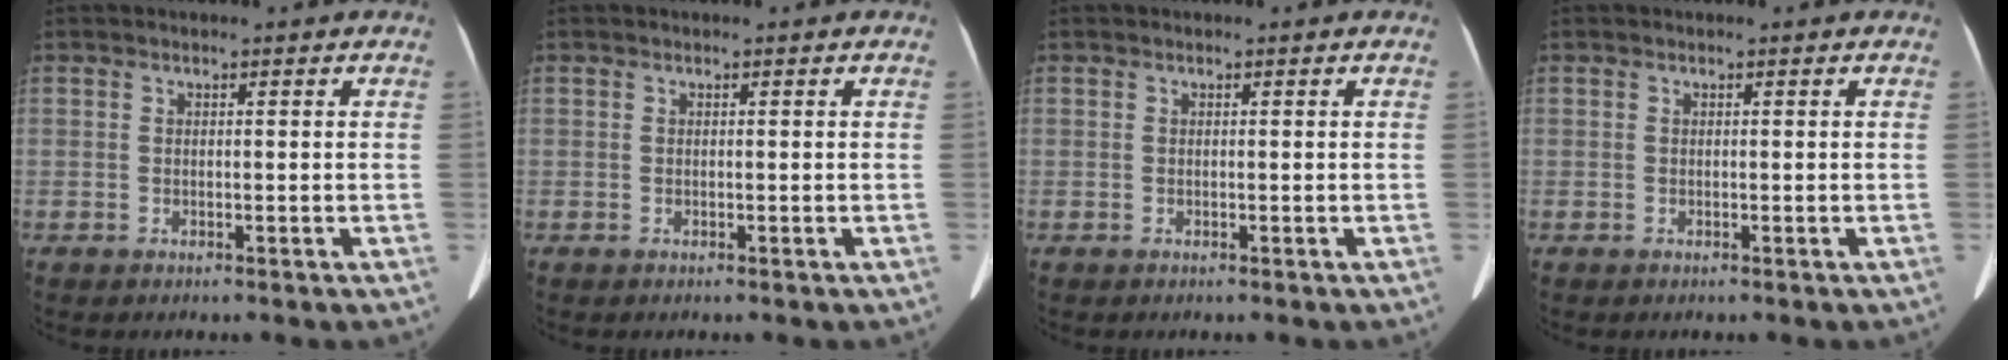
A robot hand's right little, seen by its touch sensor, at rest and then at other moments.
{"total": 0.0}
{"total": 0.0}
{"total": 0.0}